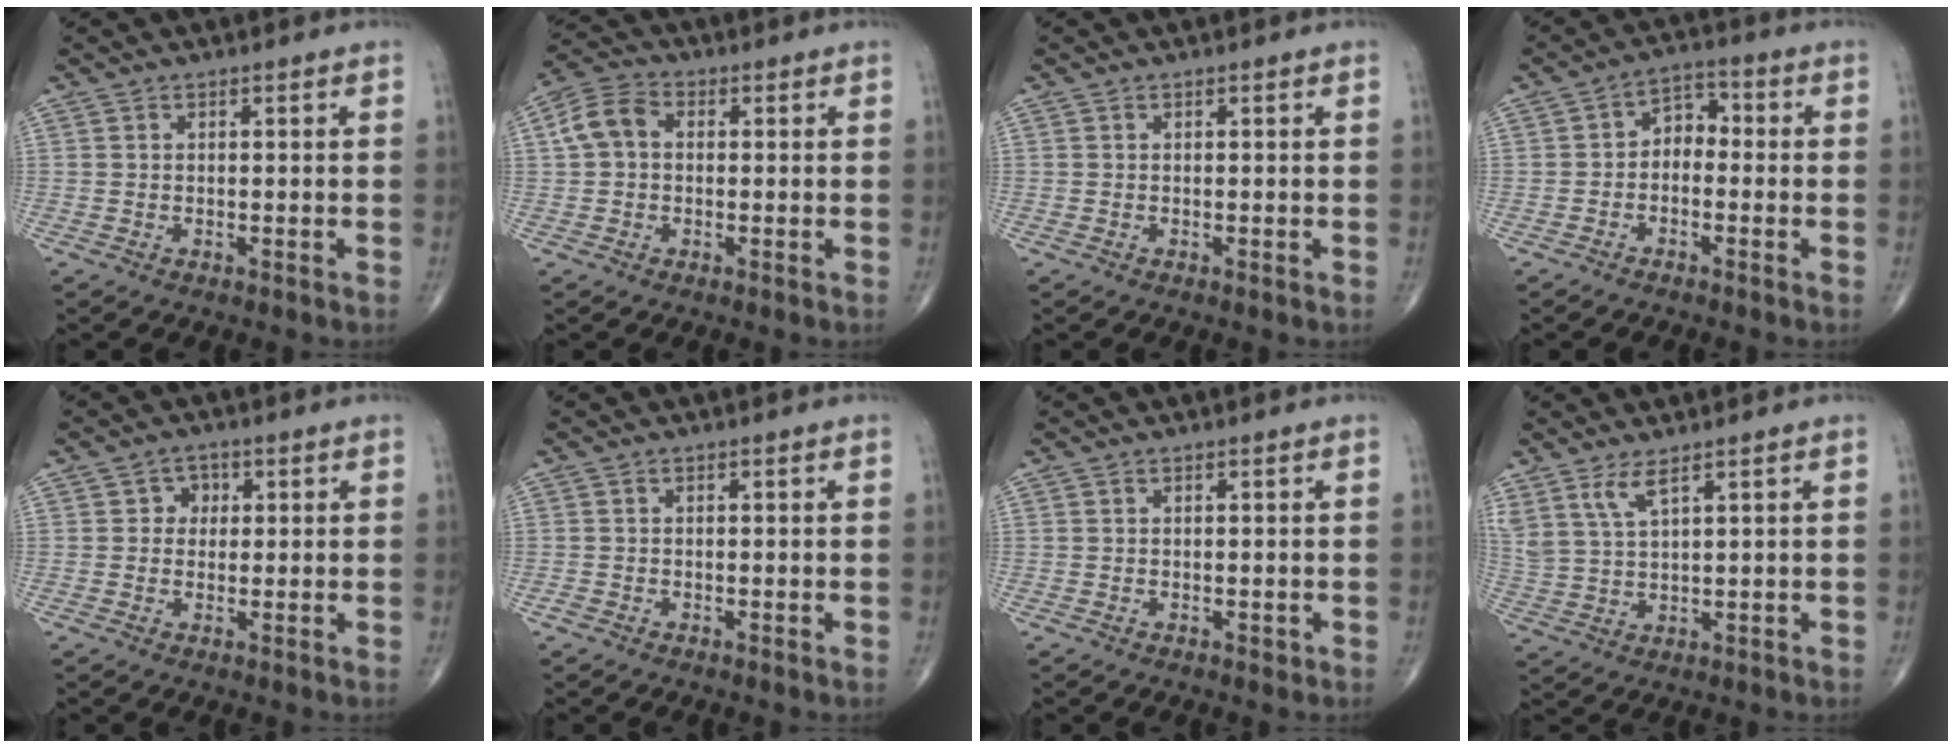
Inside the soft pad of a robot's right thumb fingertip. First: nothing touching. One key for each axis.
{"total": 6.4, "fx": 0.6, "fy": 4.8, "fz": 4.2, "tx": -0.081, "ty": 0.022, "tz": 0.003}
{"total": 0.0}
{"total": 4.9, "fx": -1.0, "fy": 3.5, "fz": 3.3, "tx": -0.033, "ty": 0.030, "tz": -0.032}
{"total": 3.0, "fx": 0.6, "fy": 2.7, "fz": 1.1, "tx": 0.008, "ty": 0.004, "tz": 0.002}
{"total": 0.8, "fx": -0.4, "fy": 0.5, "fz": 0.5, "tx": -0.010, "ty": -0.003, "tz": -0.011}
{"total": 0.5, "fx": -0.1, "fy": 0.4, "fz": 0.4, "tx": -0.001, "ty": -0.001, "tz": -0.002}
{"total": 5.3, "fx": 3.5, "fy": 1.3, "fz": 3.8, "tx": -0.088, "ty": -0.017, "tz": 0.080}